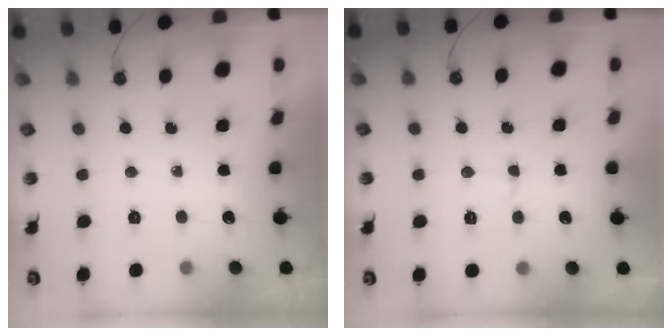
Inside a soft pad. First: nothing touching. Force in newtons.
{"total": 2.3, "press": 2.3, "slide": 0.3}